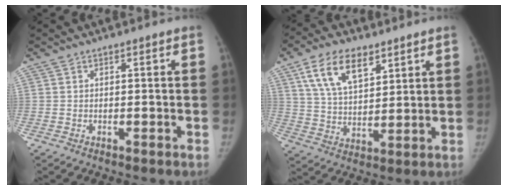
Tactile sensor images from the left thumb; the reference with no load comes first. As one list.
[{"total": 12.6, "force": [6.8, 6.7, 8.2], "torque": [-0.124, -0.024, 0.129]}]